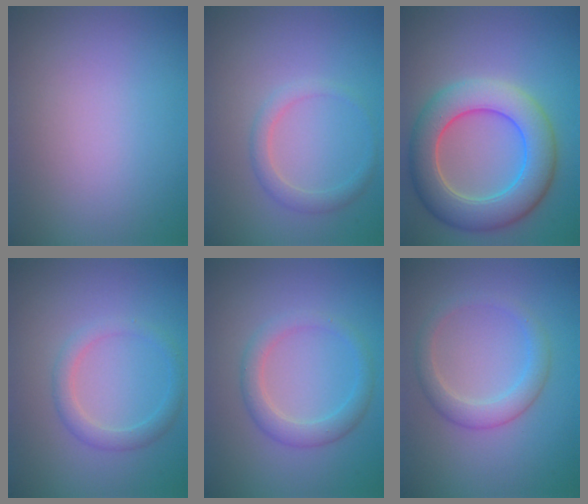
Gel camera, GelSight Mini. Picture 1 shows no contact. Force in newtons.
{"total": 1.7, "press": 1.7, "slide": 0.1}
{"total": 7.9, "press": 7.9, "slide": 0.4}
{"total": 2.2, "press": 2.2, "slide": 0.2}
{"total": 2.7, "press": 2.7, "slide": 0.2}
{"total": 2.8, "press": 2.8, "slide": 0.2}